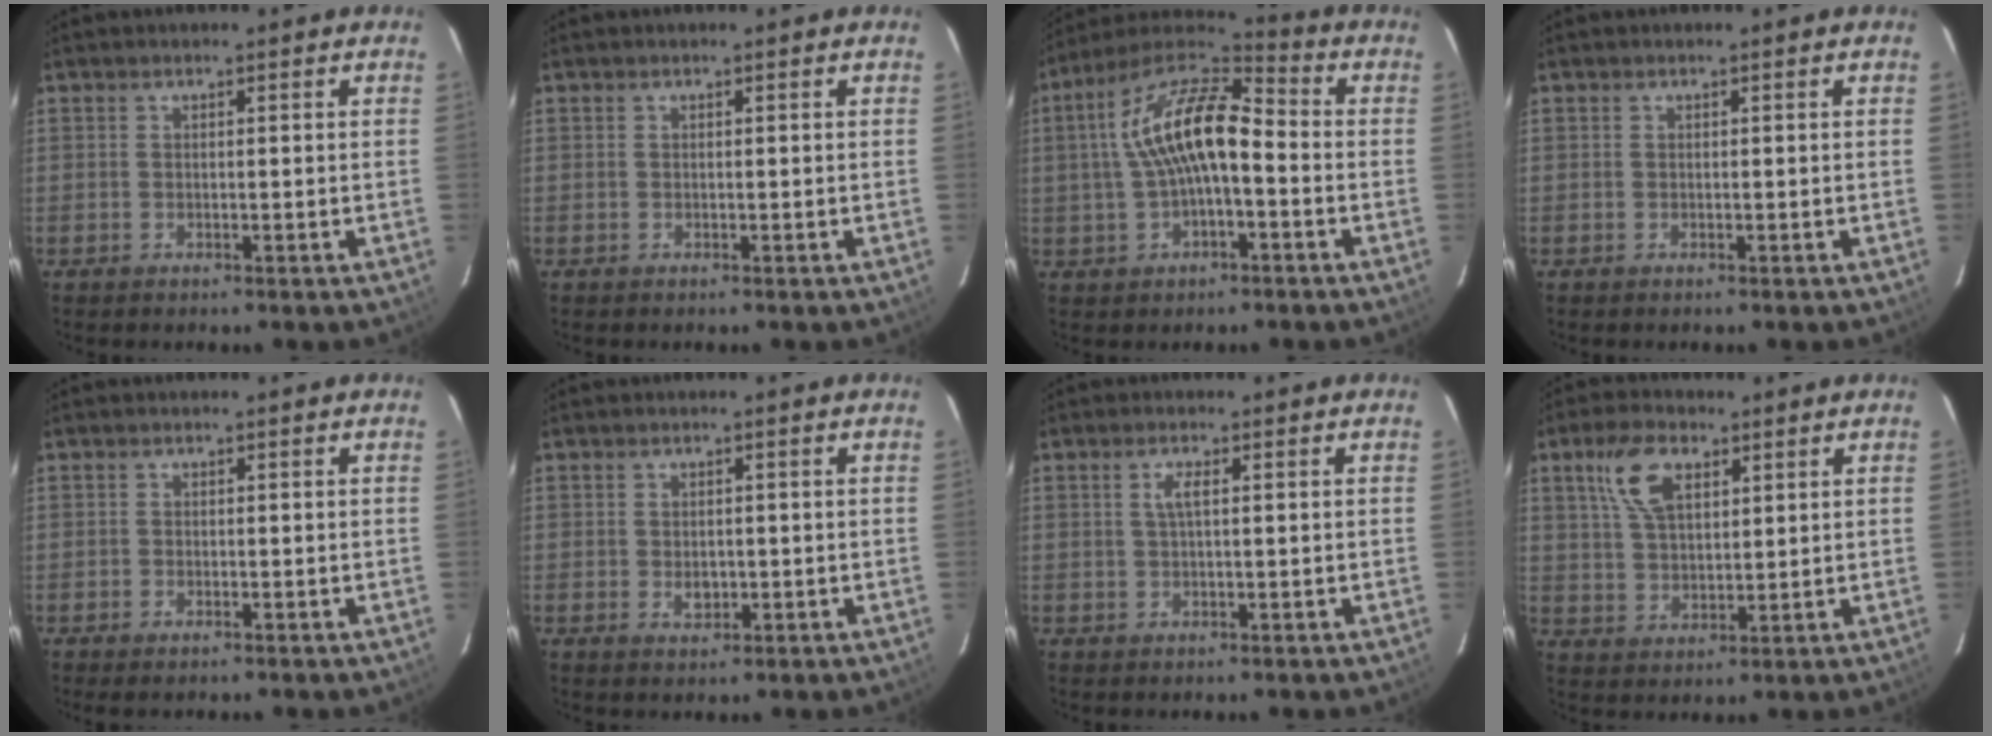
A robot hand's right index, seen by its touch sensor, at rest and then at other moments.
{"total": 0.0}
{"total": 14.4, "force": [-0.5, 5.7, 13.2], "torque": [-0.248, 0.022, -0.013]}
{"total": 0.0}
{"total": 0.8, "force": [-0.6, 0.4, 0.4], "torque": [-0.008, -0.003, -0.013]}
{"total": 2.4, "force": [-0.4, 1.8, 1.6], "torque": [-0.026, 0.001, -0.005]}
{"total": 2.2, "force": [0.5, 0.5, 2.1], "torque": [-0.042, 0.003, 0.010]}
{"total": 9.0, "force": [4.2, 4.8, 6.4], "torque": [-0.129, 0.020, 0.085]}